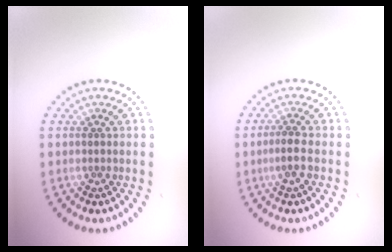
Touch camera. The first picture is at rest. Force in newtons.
{"total": 1.8, "press": 1.6, "slide": 0.8}